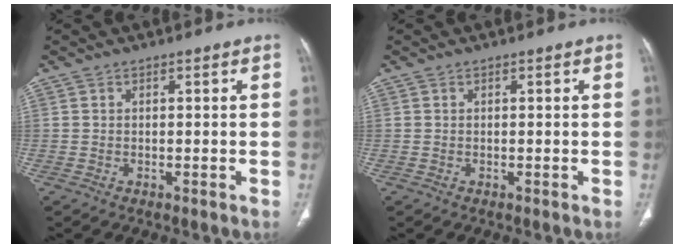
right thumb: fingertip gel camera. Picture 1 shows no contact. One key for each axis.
{"total": 0.0}